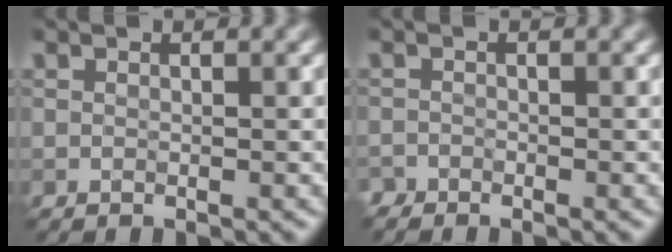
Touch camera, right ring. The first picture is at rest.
{"total": 0.9, "force": [-0.9, 0.3, -0.1], "torque": [0.006, -0.002, -0.019]}